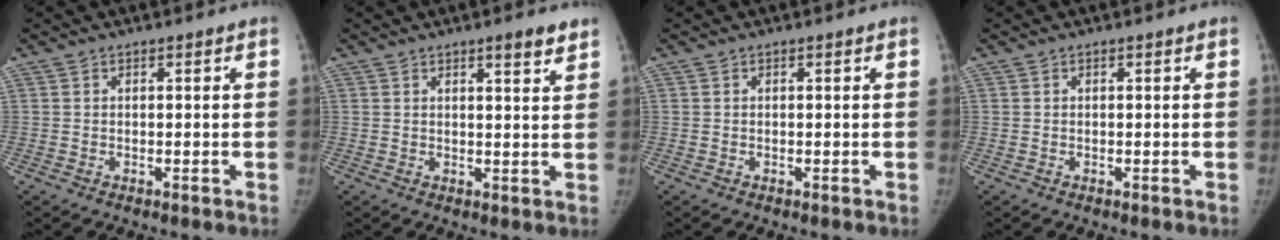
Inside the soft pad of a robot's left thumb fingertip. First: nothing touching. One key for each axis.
{"total": 3.8, "fx": 2.7, "fy": 0.7, "fz": 2.5, "tx": -0.029, "ty": -0.018, "tz": 0.037}
{"total": 0.0}
{"total": 0.0}